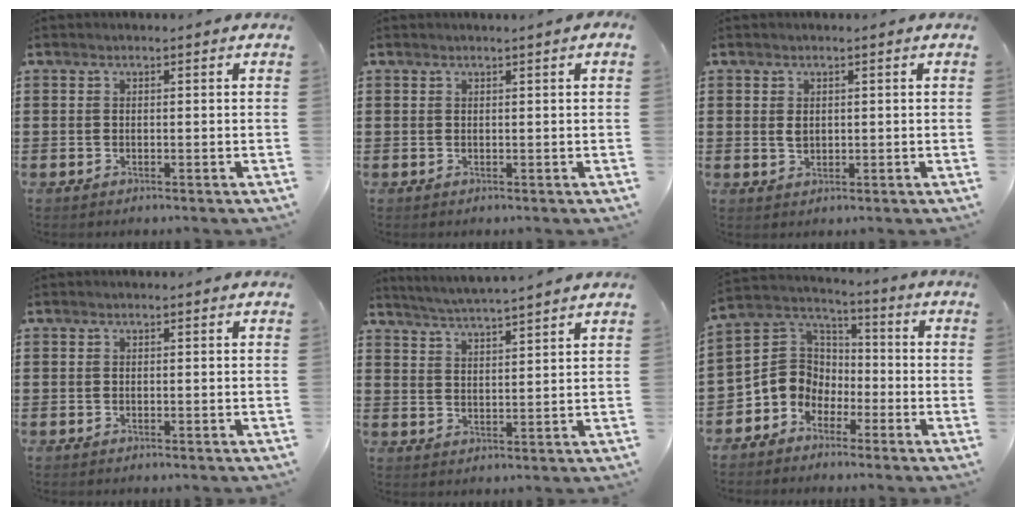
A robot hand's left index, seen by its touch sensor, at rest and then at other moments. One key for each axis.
{"total": 0.6, "fx": 0.4, "fy": -0.2, "fz": 0.4, "tx": -0.005, "ty": -0.002, "tz": 0.007}
{"total": 1.4, "fx": 0.2, "fy": 1.0, "fz": 1.0, "tx": -0.022, "ty": 0.006, "tz": 0.004}
{"total": 0.0}
{"total": 4.0, "fx": 3.8, "fy": -0.9, "fz": 0.7, "tx": -0.029, "ty": -0.026, "tz": 0.066}
{"total": 7.1, "fx": -2.7, "fy": 6.3, "fz": 1.9, "tx": -0.079, "ty": 0.001, "tz": -0.059}